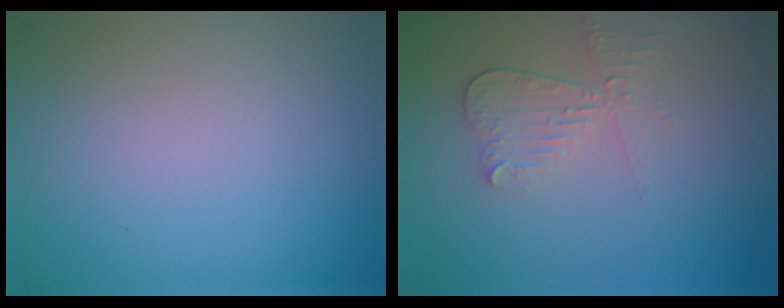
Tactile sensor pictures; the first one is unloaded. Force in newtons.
{"total": 2.3, "press": 2.1, "slide": 0.8}